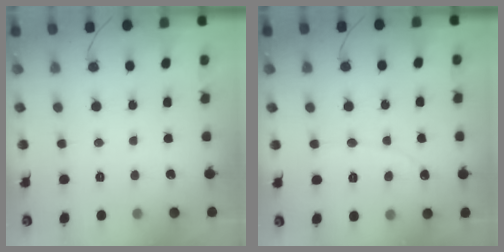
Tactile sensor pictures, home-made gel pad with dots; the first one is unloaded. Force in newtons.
{"total": 2.1, "press": 2.1, "slide": 0.1}